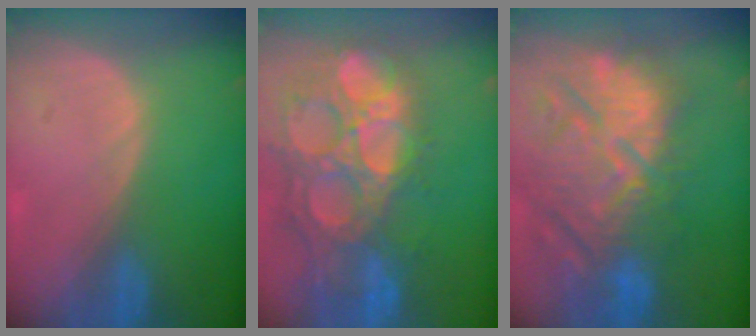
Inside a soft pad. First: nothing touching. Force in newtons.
{"total": 15.4, "press": 12.8, "slide": 8.6}
{"total": 13.7, "press": 12.5, "slide": 5.5}